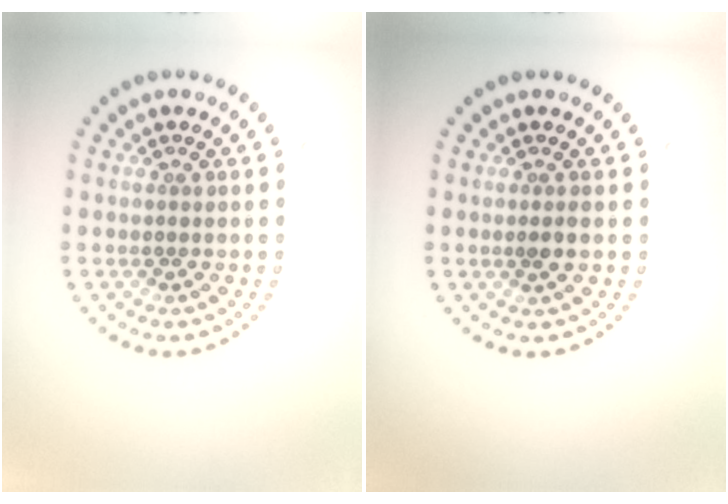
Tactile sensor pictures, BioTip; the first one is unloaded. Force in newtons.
{"total": 1.3, "press": 1.1, "slide": 0.5}